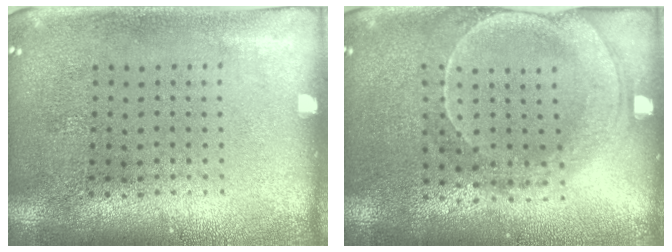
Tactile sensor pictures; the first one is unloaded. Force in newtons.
{"total": 1.9, "press": 1.8, "slide": 0.6}